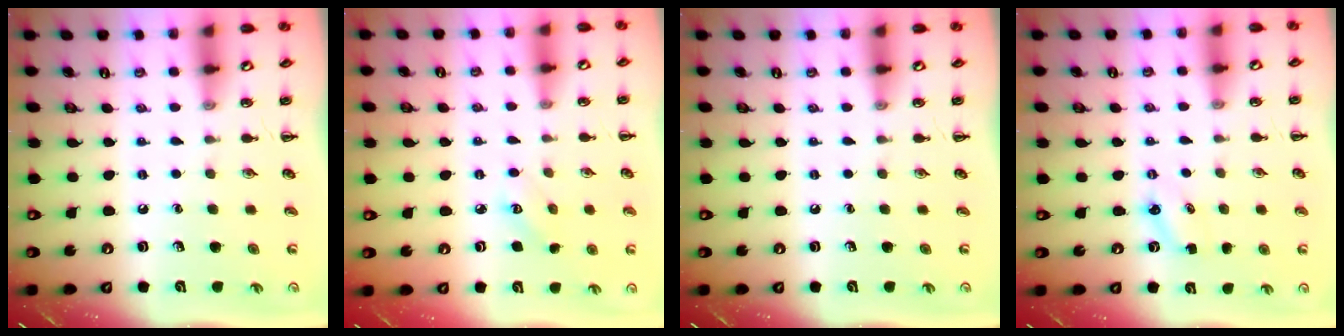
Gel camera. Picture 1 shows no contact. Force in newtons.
{"total": 2.9, "press": 2.8, "slide": 0.8}
{"total": 0.0}
{"total": 2.9, "press": 2.8, "slide": 0.9}